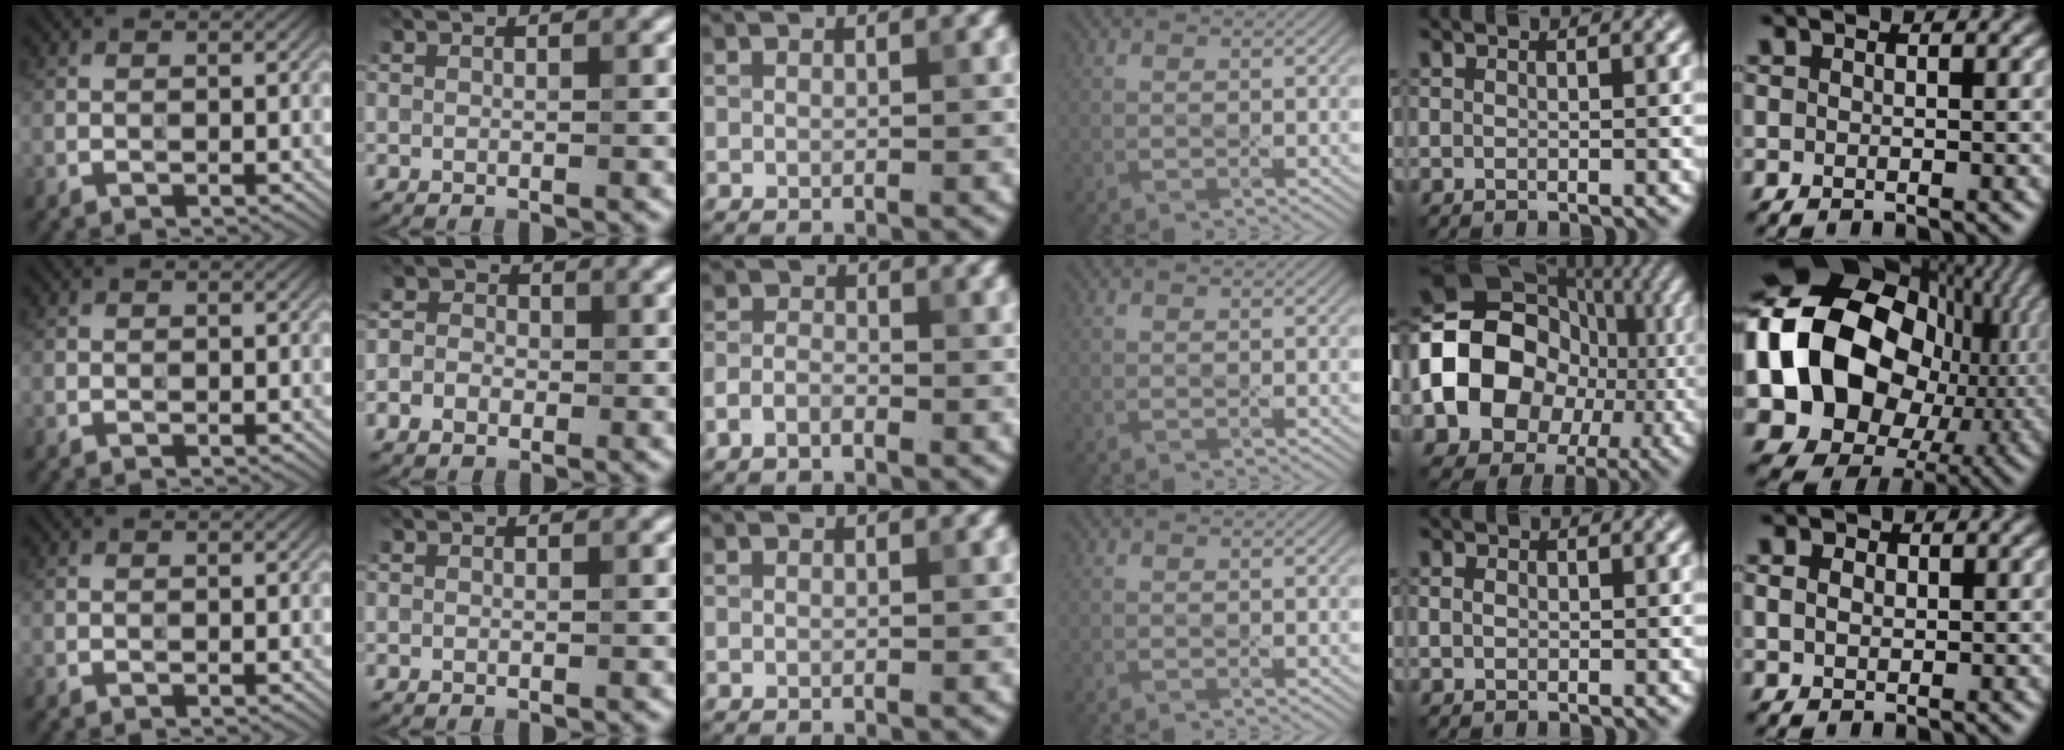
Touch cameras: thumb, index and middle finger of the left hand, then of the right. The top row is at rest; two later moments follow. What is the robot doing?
{"motion": "wipe", "object": "paper plate"}